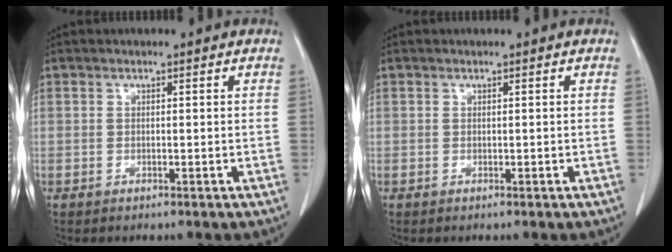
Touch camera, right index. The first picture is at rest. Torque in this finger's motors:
{"motor_torque": [0.00, 0.00, 0.00, 0.00]}